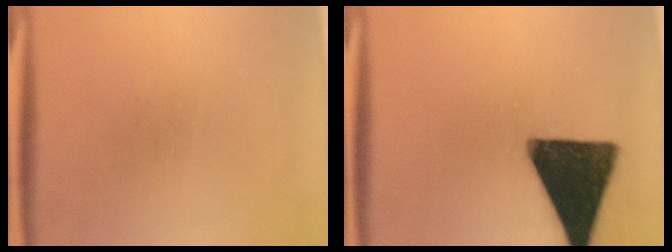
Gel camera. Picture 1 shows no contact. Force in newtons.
{"total": 18.1}